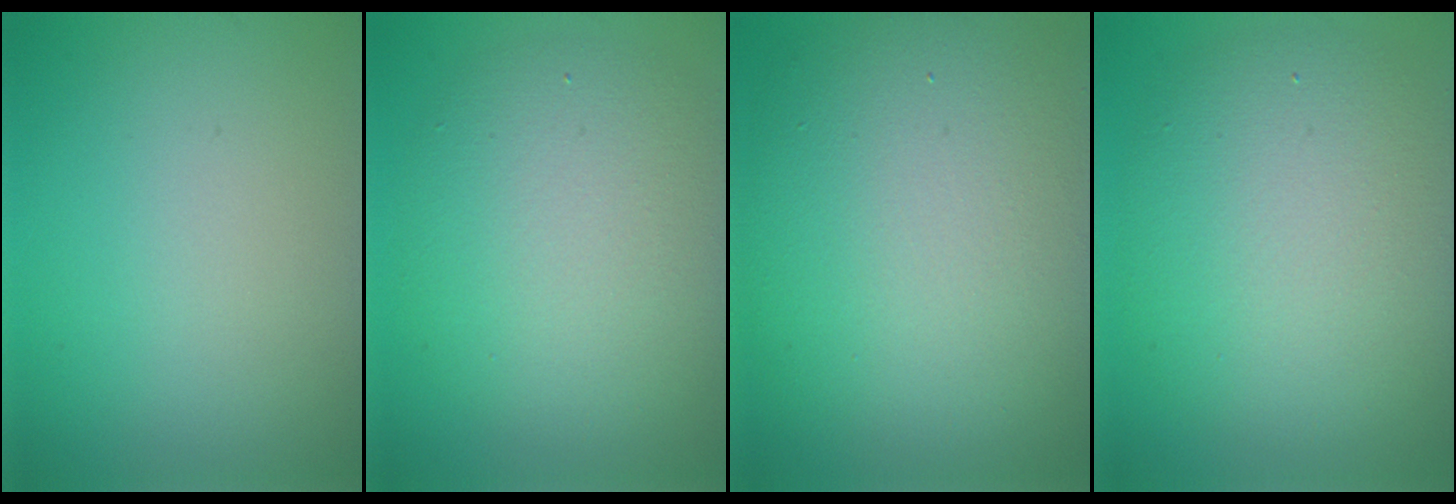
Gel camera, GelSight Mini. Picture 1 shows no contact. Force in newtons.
{"total": 7.2, "press": 7.2, "slide": 0.6}
{"total": 13.8, "press": 13.8, "slide": 1.1}
{"total": 9.4, "press": 9.3, "slide": 0.6}